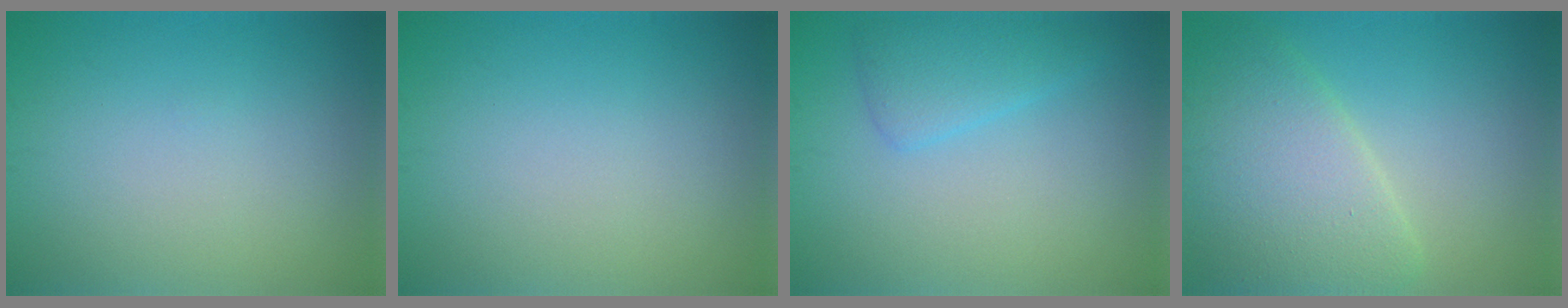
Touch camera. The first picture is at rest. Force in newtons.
{"total": 0.0}
{"total": 2.7, "press": 2.6, "slide": 0.3}
{"total": 6.7, "press": 6.7, "slide": 0.2}